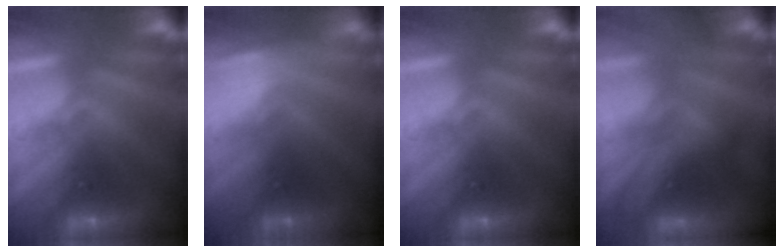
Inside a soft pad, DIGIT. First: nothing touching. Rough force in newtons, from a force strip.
{"total": 2.9}
{"total": 0.0}
{"total": 8.5}